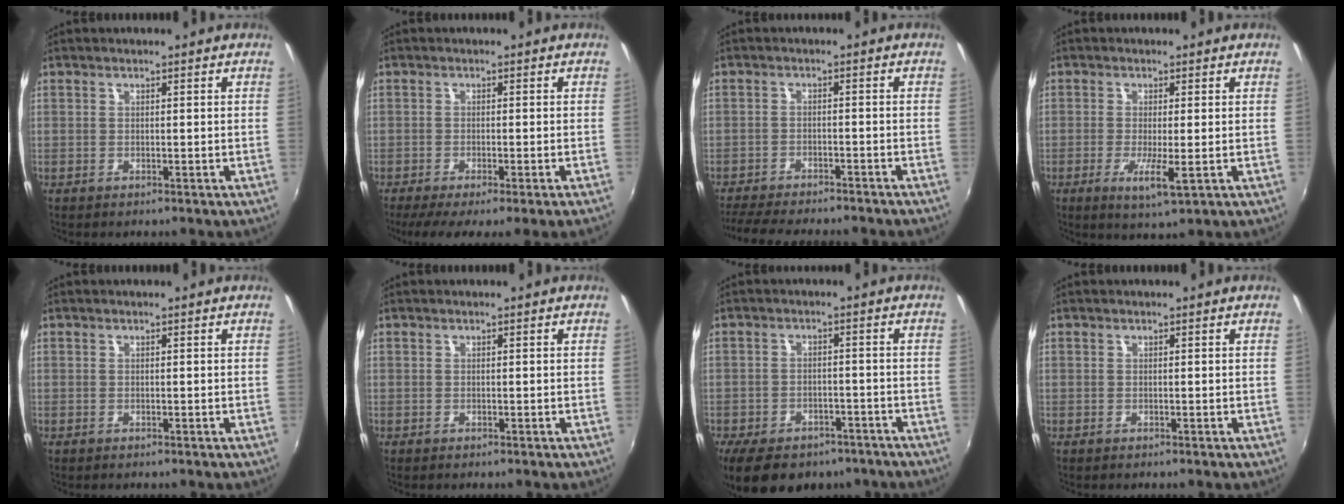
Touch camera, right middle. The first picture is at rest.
{"total": 6.7, "force": [-4.8, -0.5, 4.6], "torque": [-0.087, -0.031, -0.075]}
{"total": 12.5, "force": [-11.1, 1.9, 5.4], "torque": [-0.123, -0.027, -0.169]}
{"total": 4.9, "force": [-1.4, 0.4, 4.6], "torque": [-0.095, -0.017, -0.025]}
{"total": 0.0}
{"total": 0.0}
{"total": 15.8, "force": [-11.1, 8.2, 7.7], "torque": [-0.171, -0.022, -0.156]}
{"total": 0.0}